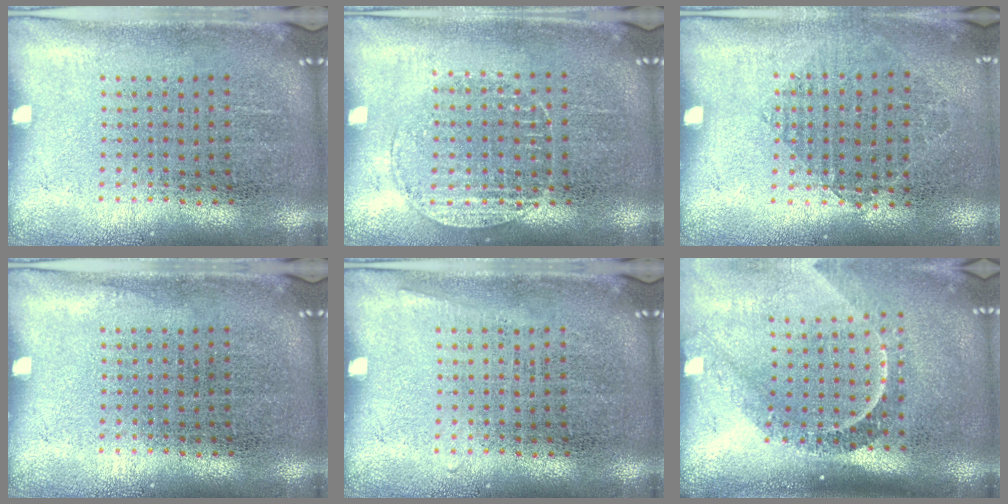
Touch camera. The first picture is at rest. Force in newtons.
{"total": 1.3, "press": 1.1, "slide": 0.6}
{"total": 0.9, "press": 0.9, "slide": 0.3}
{"total": 0.0}
{"total": 0.5, "press": 0.5, "slide": 0.1}
{"total": 2.3, "press": 1.6, "slide": 1.7}